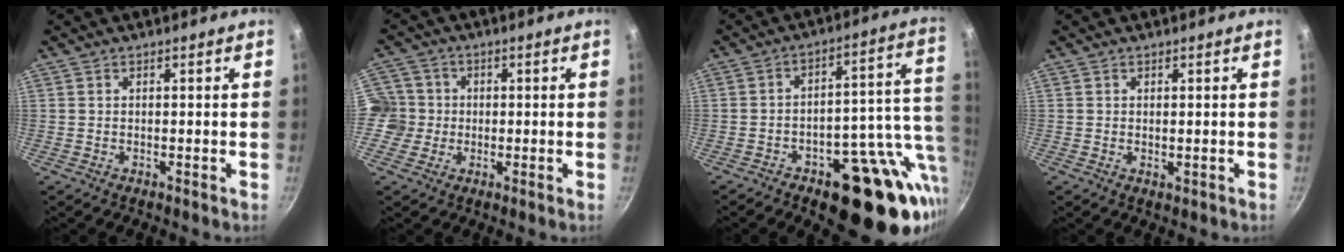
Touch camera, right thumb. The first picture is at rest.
{"total": 5.6, "force": [-0.6, 5.5, 0.9], "torque": [0.023, 0.009, -0.025]}
{"total": 21.0, "force": [-4.6, 10.4, 17.6], "torque": [-0.177, 0.030, -0.056]}
{"total": 0.7, "force": [0.2, 0.4, 0.6], "torque": [-0.007, -0.006, 0.002]}